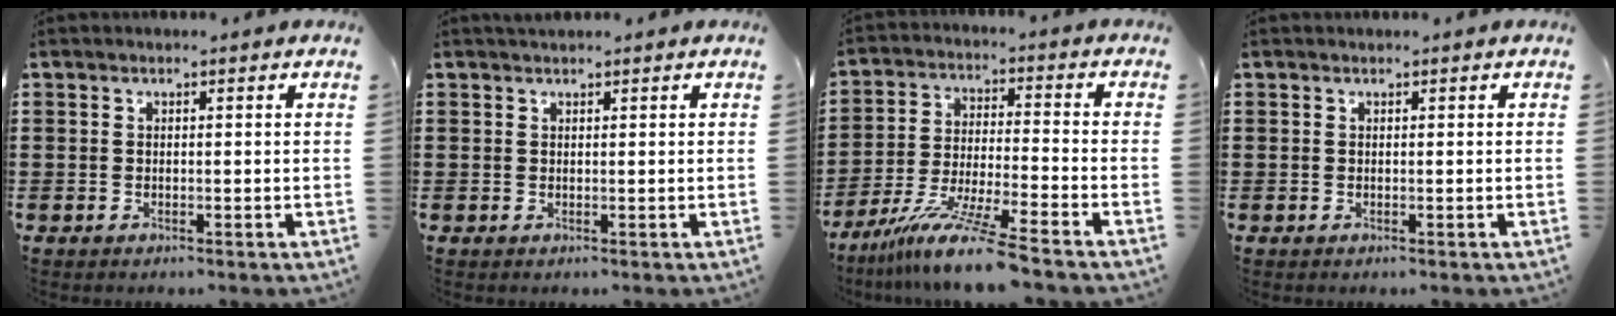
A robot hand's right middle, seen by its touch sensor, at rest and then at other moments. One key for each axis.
{"total": 0.8, "fx": 0.8, "fy": 0.1, "fz": 0.0, "tx": -0.003, "ty": -0.001, "tz": 0.016}
{"total": 10.2, "fx": -8.5, "fy": -1.0, "fz": 5.6, "tx": -0.113, "ty": -0.013, "tz": -0.167}
{"total": 0.0}